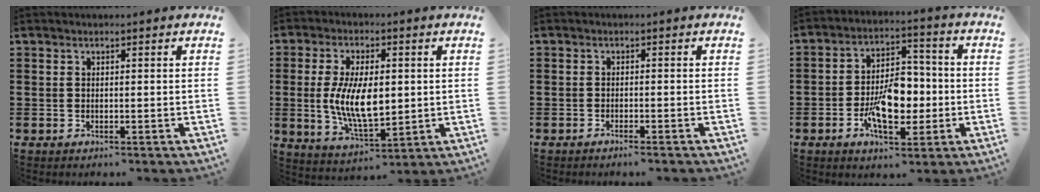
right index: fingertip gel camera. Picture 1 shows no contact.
{"total": 9.8, "force": [0.3, 4.6, 8.7], "torque": [-0.186, 0.002, 0.003]}
{"total": 0.9, "force": [-0.9, -0.2, 0.3], "torque": [-0.007, -0.002, -0.017]}
{"total": 9.3, "force": [-2.0, 5.1, 7.5], "torque": [-0.130, 0.003, -0.040]}